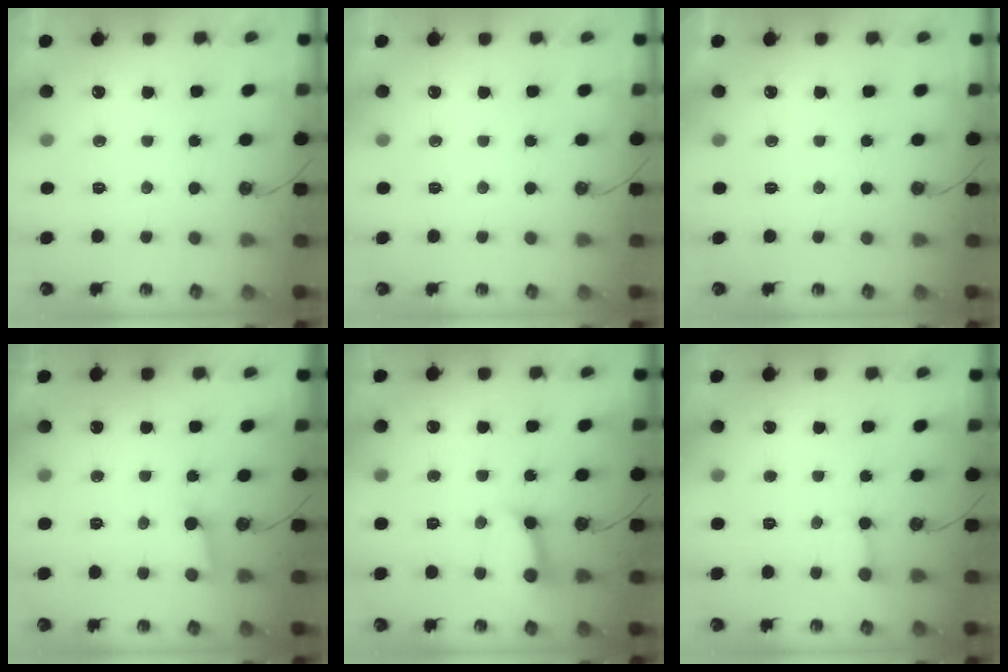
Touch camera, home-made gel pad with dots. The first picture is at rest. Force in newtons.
{"total": 0.0}
{"total": 0.0}
{"total": 3.2, "press": 3.2, "slide": 0.3}
{"total": 10.6, "press": 10.5, "slide": 1.4}
{"total": 2.6, "press": 2.6, "slide": 0.1}